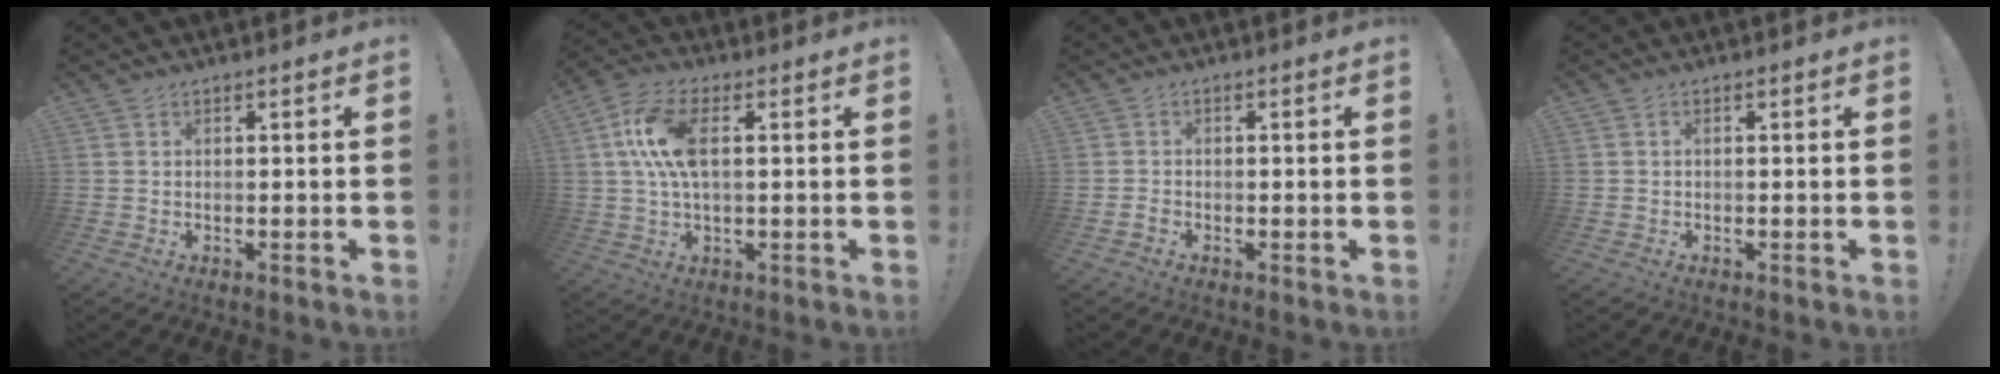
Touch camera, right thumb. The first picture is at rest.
{"total": 12.2, "force": [1.6, 5.6, 10.7], "torque": [-0.208, -0.001, 0.030]}
{"total": 1.5, "force": [-1.1, 0.7, 0.7], "torque": [-0.012, 0.004, -0.020]}
{"total": 0.7, "force": [-0.5, 0.1, 0.5], "torque": [-0.012, 0.002, -0.008]}